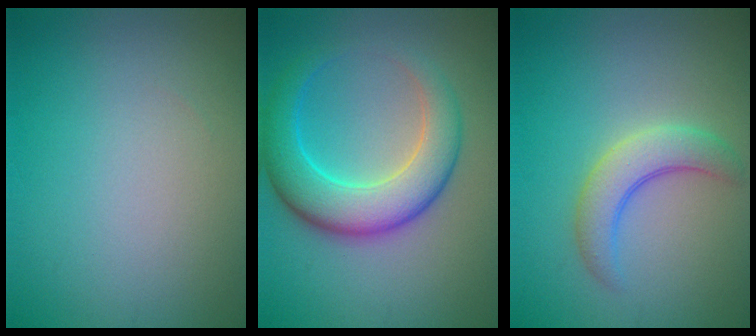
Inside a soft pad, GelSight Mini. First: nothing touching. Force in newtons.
{"total": 6.6, "press": 6.6, "slide": 0.1}
{"total": 3.5, "press": 3.5, "slide": 0.3}